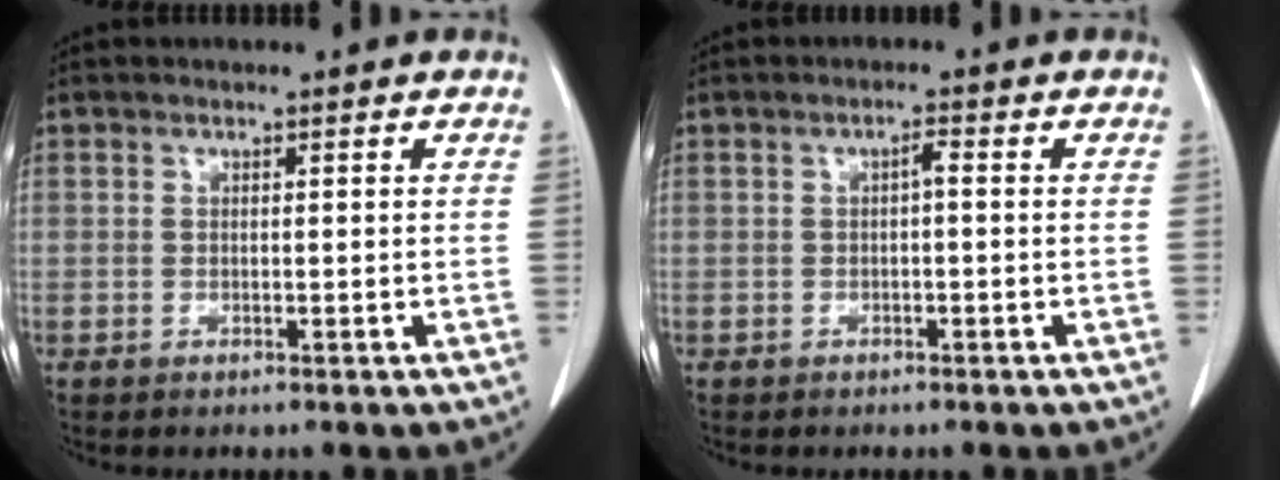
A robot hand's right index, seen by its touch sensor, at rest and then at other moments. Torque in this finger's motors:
{"motor_torque": [0.23, -0.17, 0.06, 0.04]}